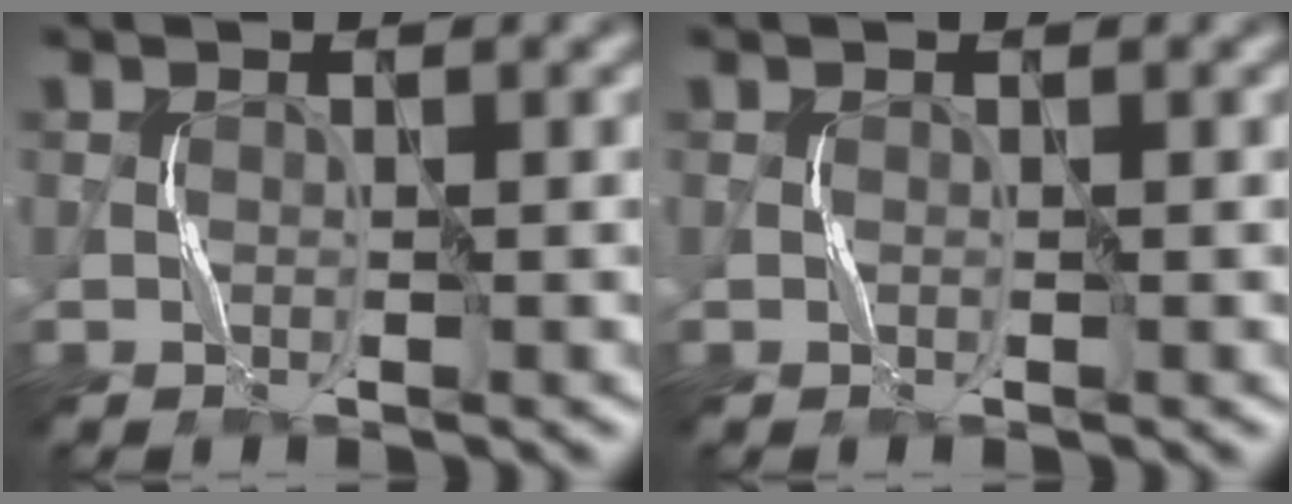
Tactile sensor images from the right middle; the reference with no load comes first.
{"total": 0.0}